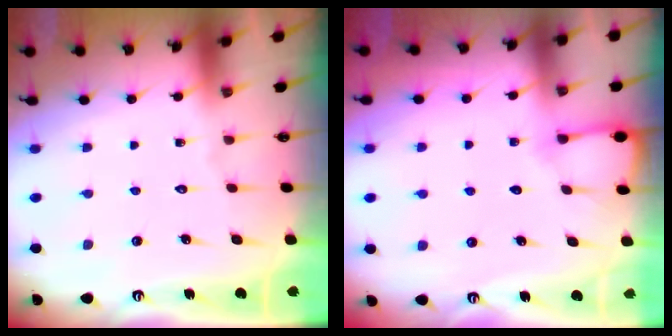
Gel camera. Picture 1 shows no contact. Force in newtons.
{"total": 5.2, "press": 5.1, "slide": 0.7}